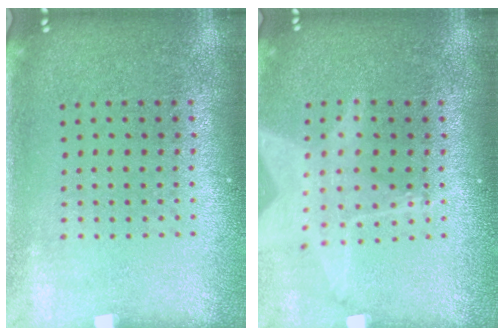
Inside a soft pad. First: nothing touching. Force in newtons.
{"total": 1.3, "press": 1.3, "slide": 0.1}